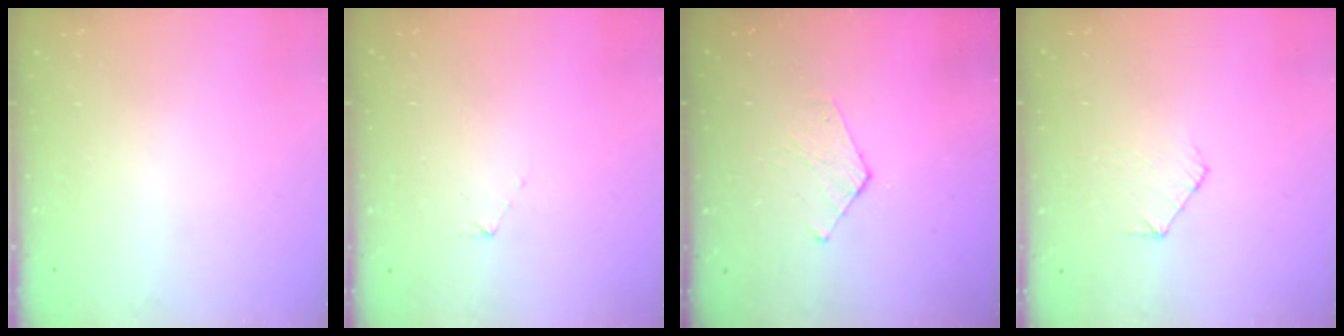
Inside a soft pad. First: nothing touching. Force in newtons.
{"total": 2.9, "press": 2.8, "slide": 0.3}
{"total": 2.8, "press": 2.7, "slide": 0.3}
{"total": 4.9, "press": 4.9, "slide": 0.3}